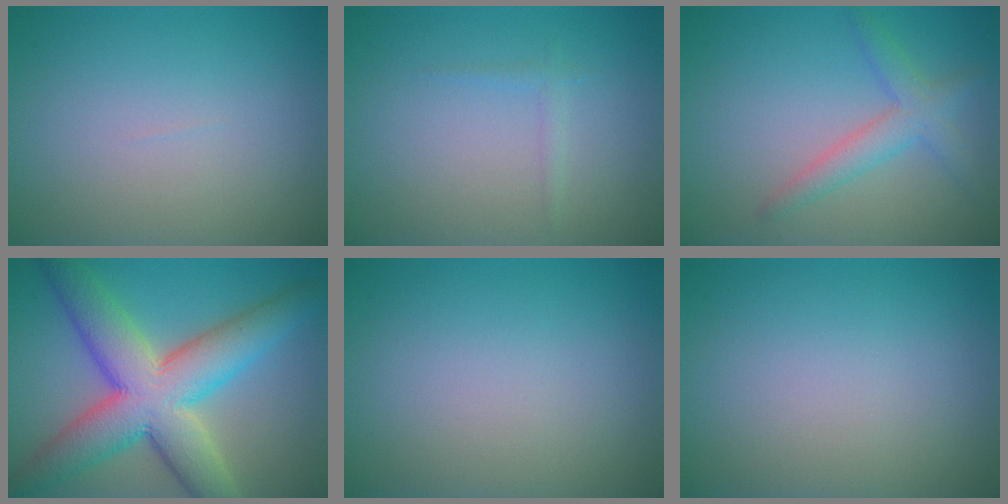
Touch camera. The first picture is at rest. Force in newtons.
{"total": 0.8, "press": 0.8, "slide": 0.1}
{"total": 2.9, "press": 2.9, "slide": 0.1}
{"total": 10.7, "press": 10.7, "slide": 0.5}
{"total": 0.0}
{"total": 0.0}